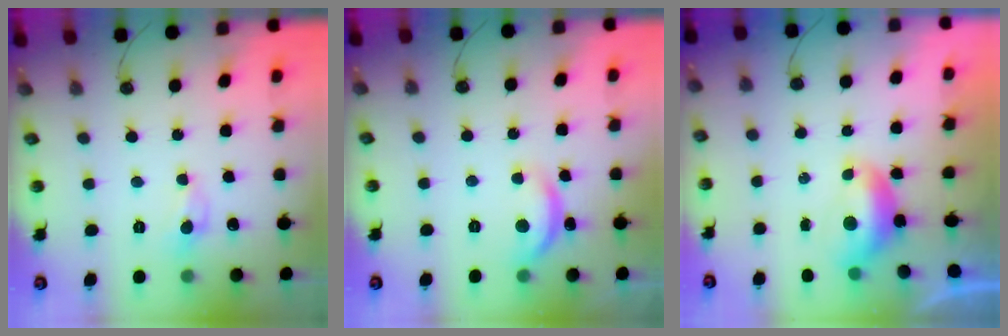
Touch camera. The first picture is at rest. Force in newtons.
{"total": 5.1, "press": 5.1, "slide": 0.5}
{"total": 0.9, "press": 0.6, "slide": 0.6}